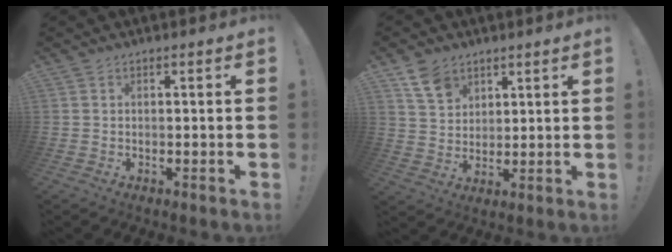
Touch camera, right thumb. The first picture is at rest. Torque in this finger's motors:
{"motor_torque": [1.12, 1.04, -0.05, 0.00, 0.07]}